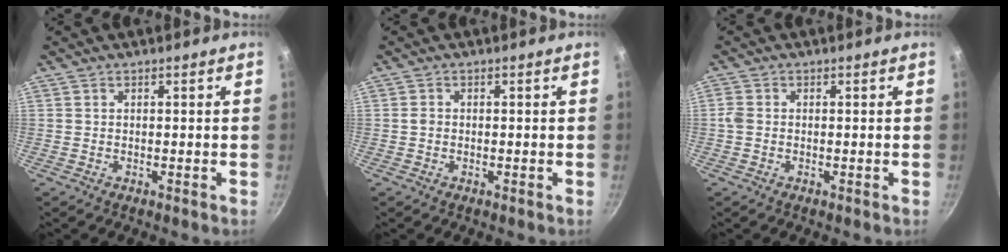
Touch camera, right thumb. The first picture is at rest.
{"total": 1.0, "force": [-0.2, 0.9, 0.5], "torque": [-0.010, 0.005, -0.005]}
{"total": 1.8, "force": [-0.2, 1.4, 1.1], "torque": [-0.026, 0.004, -0.008]}